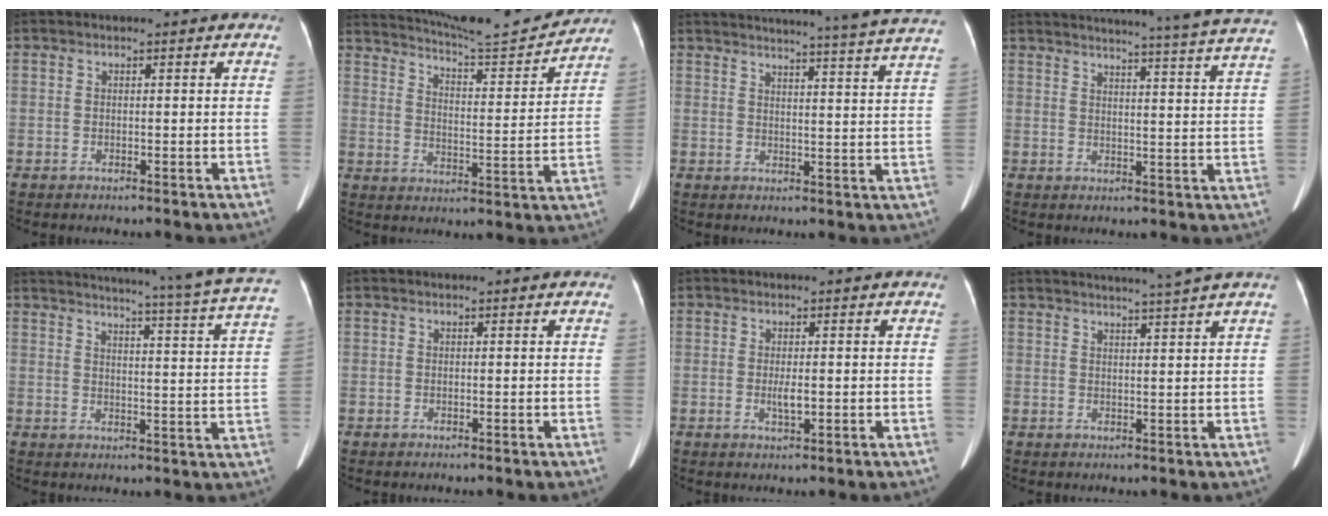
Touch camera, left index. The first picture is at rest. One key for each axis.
{"total": 16.8, "fx": 16.0, "fy": 0.4, "fz": 5.0, "tx": -0.088, "ty": -0.027, "tz": 0.227}
{"total": 23.8, "fx": 22.3, "fy": -1.5, "fz": 8.4, "tx": -0.125, "ty": -0.064, "tz": 0.260}
{"total": 23.9, "fx": 22.1, "fy": -1.5, "fz": 8.9, "tx": -0.131, "ty": -0.065, "tz": 0.258}
{"total": 24.4, "fx": 21.6, "fy": -1.1, "fz": 11.3, "tx": -0.169, "ty": -0.061, "tz": 0.255}
{"total": 0.0}
{"total": 1.9, "fx": -0.2, "fy": 0.4, "fz": 1.8, "tx": -0.036, "ty": -0.002, "tz": -0.001}
{"total": 5.8, "fx": 5.0, "fy": -1.7, "fz": 2.4, "tx": -0.034, "ty": -0.003, "tz": 0.065}